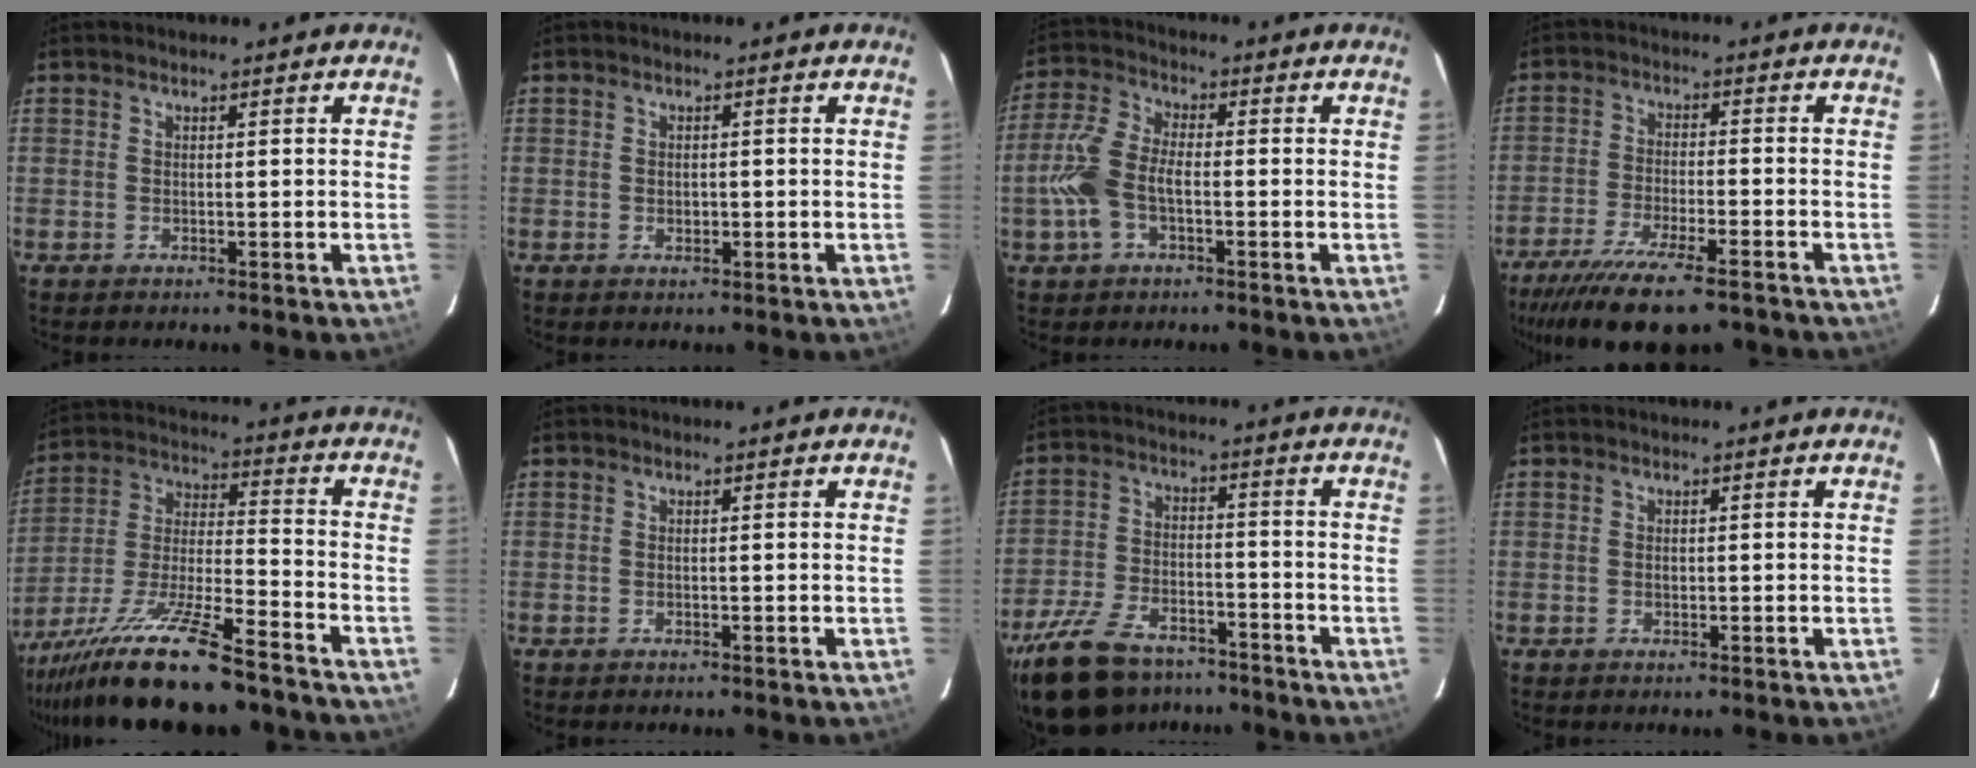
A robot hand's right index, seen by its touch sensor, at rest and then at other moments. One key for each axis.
{"total": 1.3, "fx": -0.2, "fy": 0.9, "fz": 1.0, "tx": -0.014, "ty": 0.002, "tz": -0.002}
{"total": 9.0, "fx": -2.4, "fy": 4.6, "fz": 7.3, "tx": -0.168, "ty": 0.010, "tz": -0.049}
{"total": 15.7, "fx": -12.3, "fy": 3.3, "fz": 9.2, "tx": -0.195, "ty": -0.042, "tz": -0.204}
{"total": 21.2, "fx": -16.6, "fy": 4.0, "fz": 12.6, "tx": -0.252, "ty": -0.043, "tz": -0.276}
{"total": 0.0}
{"total": 18.8, "fx": -13.9, "fy": 9.0, "fz": 8.9, "tx": -0.208, "ty": -0.010, "tz": -0.229}
{"total": 0.6, "fx": -0.1, "fy": 0.4, "fz": 0.5, "tx": -0.006, "ty": 0.002, "tz": 0.000}